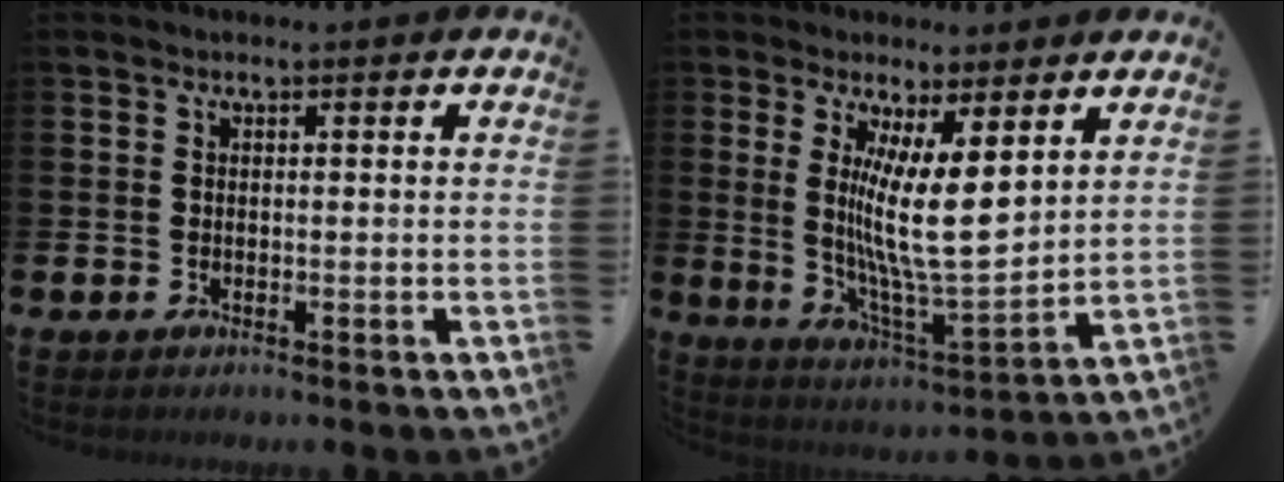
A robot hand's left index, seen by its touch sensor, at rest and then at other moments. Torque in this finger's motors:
{"motor_torque": [2.14, 0.00, 1.05, 0.21]}